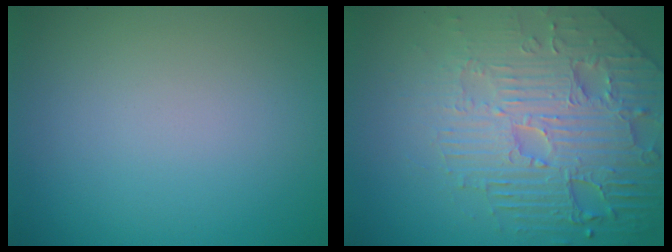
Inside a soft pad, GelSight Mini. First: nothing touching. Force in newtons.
{"total": 8.5, "press": 6.0, "slide": 6.0}